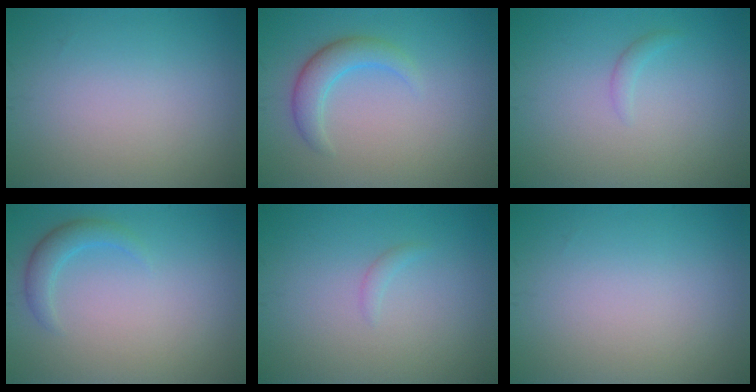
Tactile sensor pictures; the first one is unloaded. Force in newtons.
{"total": 2.9, "press": 2.9, "slide": 0.1}
{"total": 0.8, "press": 0.8, "slide": 0.0}
{"total": 2.1, "press": 2.1, "slide": 0.2}
{"total": 0.7, "press": 0.7, "slide": 0.1}
{"total": 0.0}